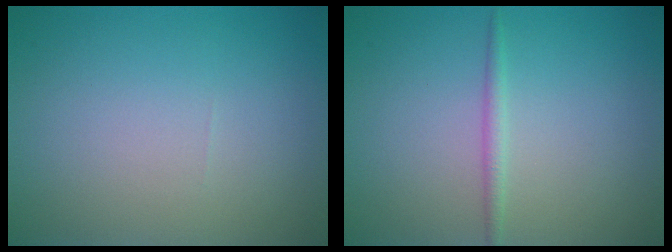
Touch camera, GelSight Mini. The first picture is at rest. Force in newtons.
{"total": 1.1, "press": 1.1, "slide": 0.1}